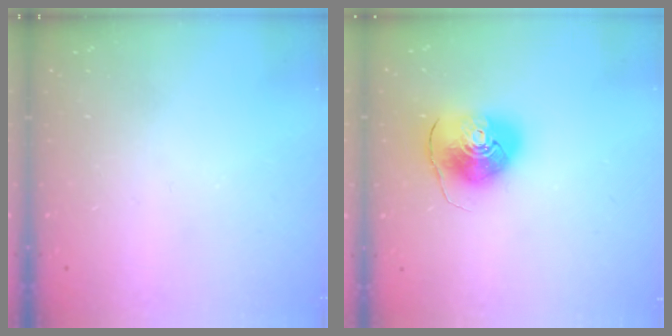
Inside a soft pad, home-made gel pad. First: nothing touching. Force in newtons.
{"total": 10.2, "press": 10.1, "slide": 1.5}